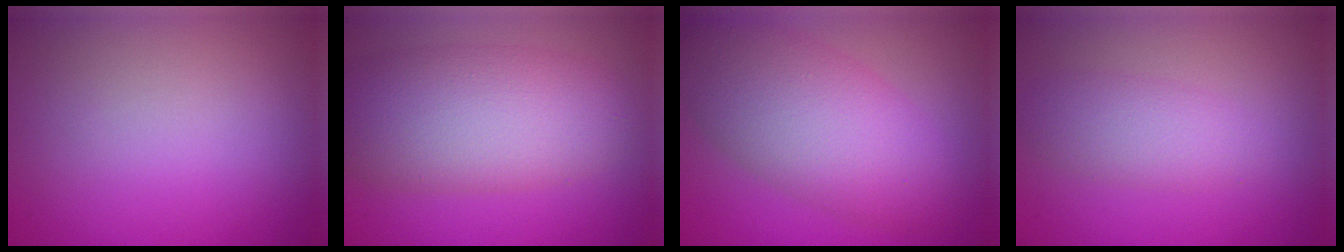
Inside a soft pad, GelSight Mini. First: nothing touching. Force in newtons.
{"total": 8.6, "press": 8.6, "slide": 0.2}
{"total": 8.3, "press": 8.2, "slide": 0.3}
{"total": 2.8, "press": 2.8, "slide": 0.1}